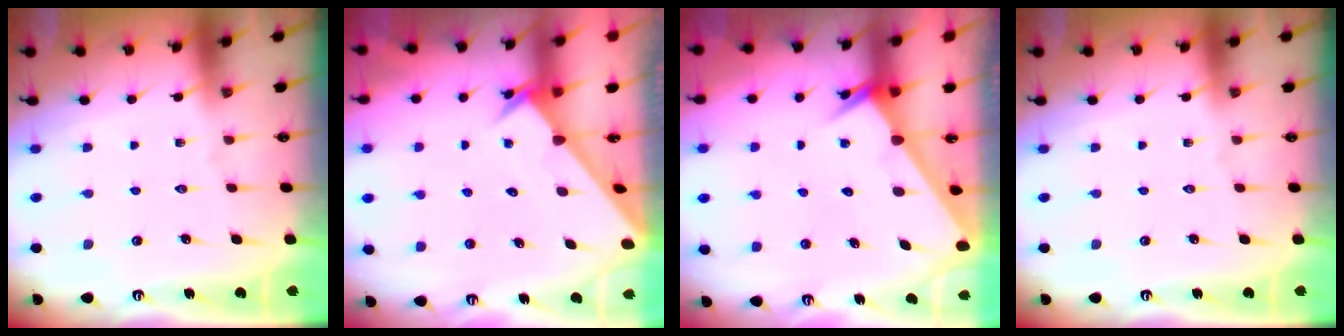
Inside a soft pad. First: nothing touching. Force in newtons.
{"total": 2.5, "press": 2.5, "slide": 0.2}
{"total": 2.5, "press": 2.5, "slide": 0.1}
{"total": 0.0}